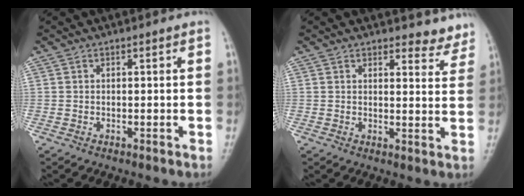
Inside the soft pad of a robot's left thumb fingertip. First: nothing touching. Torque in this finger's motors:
{"motor_torque": [-0.06, -0.03, -0.11, 0.01, 0.01]}